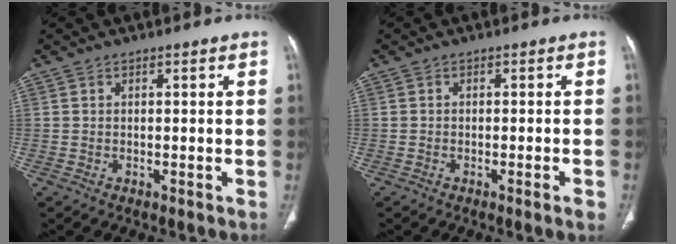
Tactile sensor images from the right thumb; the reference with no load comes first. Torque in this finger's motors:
{"motor_torque": [-0.32, -0.02, -0.53, 0.39, -0.11]}